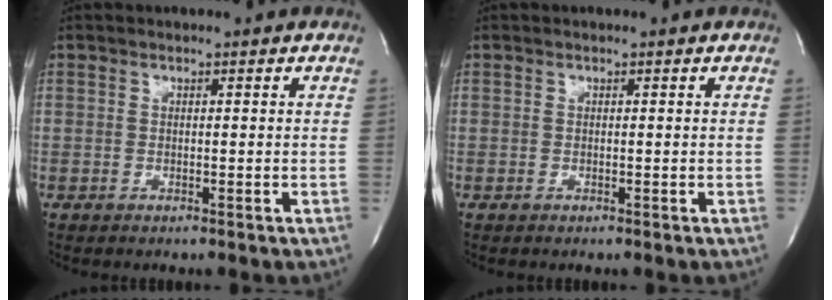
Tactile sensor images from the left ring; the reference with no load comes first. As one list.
[{"total": 0.0}]